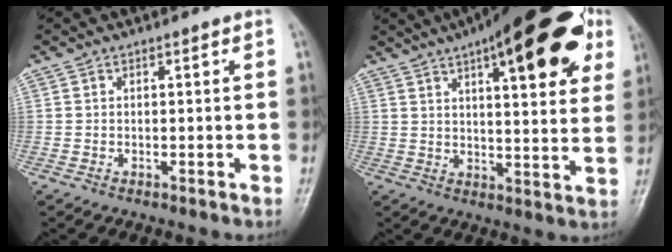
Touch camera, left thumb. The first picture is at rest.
{"total": 25.0, "force": [12.1, 8.0, 20.3], "torque": [-0.264, -0.005, 0.166]}